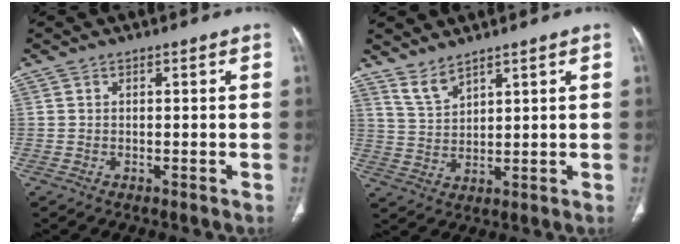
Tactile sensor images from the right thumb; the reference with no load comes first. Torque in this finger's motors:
{"motor_torque": [0.09, 0.25, 0.88, 0.37, 0.07]}